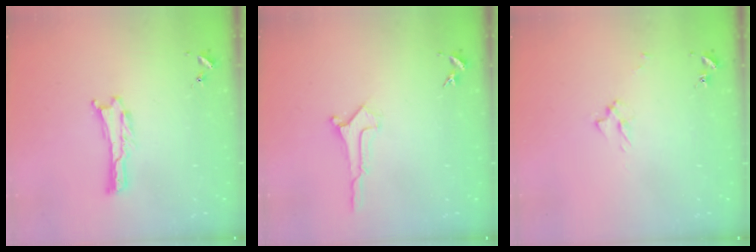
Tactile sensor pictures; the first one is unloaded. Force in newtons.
{"total": 0.6, "press": 0.6, "slide": 0.1}
{"total": 2.5, "press": 2.5, "slide": 0.4}